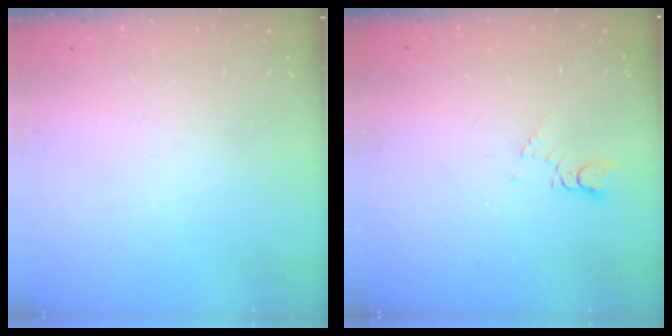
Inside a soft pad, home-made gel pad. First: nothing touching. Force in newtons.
{"total": 2.7, "press": 2.7, "slide": 0.3}